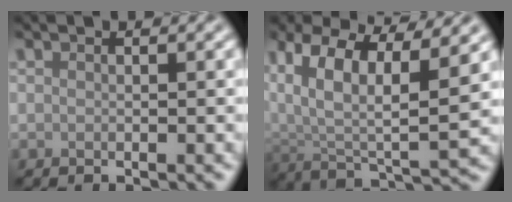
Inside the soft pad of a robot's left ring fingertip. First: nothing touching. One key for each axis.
{"total": 10.6, "fx": 4.8, "fy": 4.3, "fz": 8.3, "tx": -0.157, "ty": 0.008, "tz": 0.083}